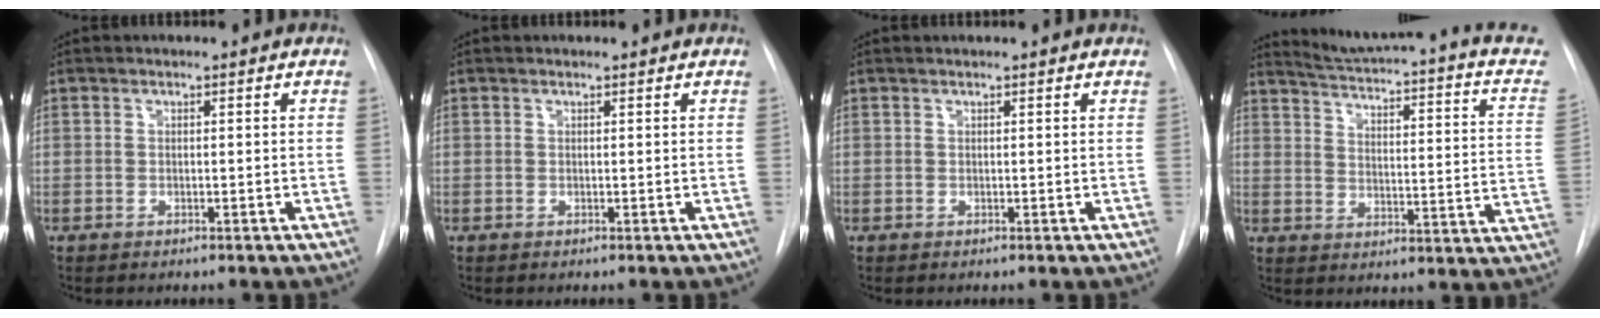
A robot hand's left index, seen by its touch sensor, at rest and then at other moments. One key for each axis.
{"total": 1.0, "fx": 1.0, "fy": 0.1, "fz": 0.0, "tx": -0.009, "ty": 0.008, "tz": 0.015}
{"total": 2.7, "fx": 2.6, "fy": 0.0, "fz": 0.6, "tx": -0.012, "ty": 0.020, "tz": 0.029}
{"total": 18.0, "fx": 14.5, "fy": 1.7, "fz": 10.6, "tx": -0.153, "ty": -0.054, "tz": 0.160}